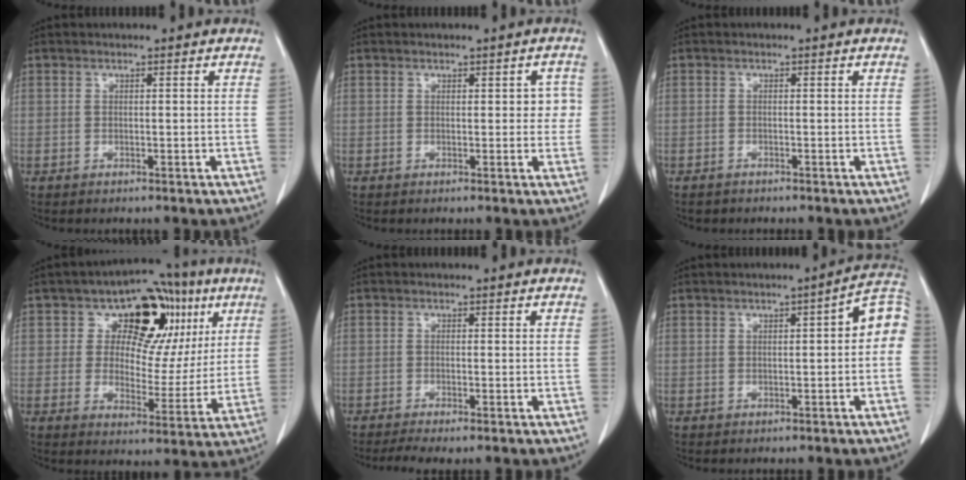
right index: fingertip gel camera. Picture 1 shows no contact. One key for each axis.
{"total": 2.6, "fx": 0.4, "fy": 1.6, "fz": 1.9, "tx": -0.007, "ty": 0.011, "tz": 0.003}
{"total": 1.0, "fx": -0.8, "fy": 0.5, "fz": 0.2, "tx": -0.006, "ty": 0.000, "tz": -0.014}
{"total": 13.4, "fx": 5.7, "fy": 9.1, "fz": 8.1, "tx": -0.075, "ty": 0.032, "tz": 0.083}
{"total": 4.1, "fx": -3.3, "fy": 0.5, "fz": 2.3, "tx": -0.032, "ty": -0.009, "tz": -0.051}
{"total": 5.5, "fx": 0.1, "fy": 1.4, "fz": 5.3, "tx": -0.058, "ty": 0.023, "tz": -0.006}